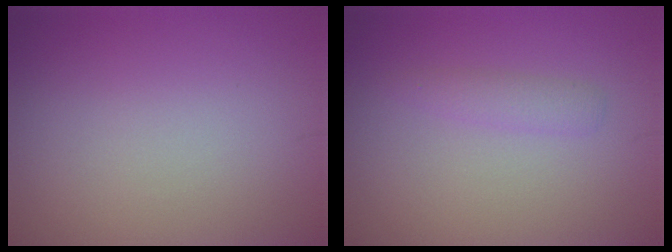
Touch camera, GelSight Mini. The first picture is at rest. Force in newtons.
{"total": 1.4, "press": 1.4, "slide": 0.1}